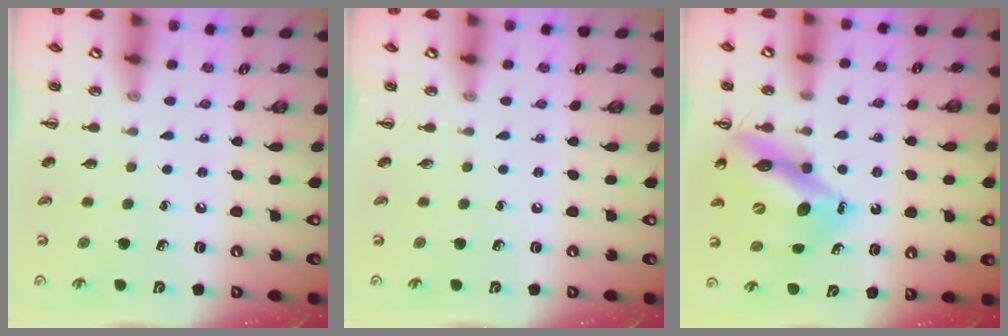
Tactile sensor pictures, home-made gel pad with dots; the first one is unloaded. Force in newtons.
{"total": 0.0}
{"total": 13.8, "press": 13.1, "slide": 4.3}